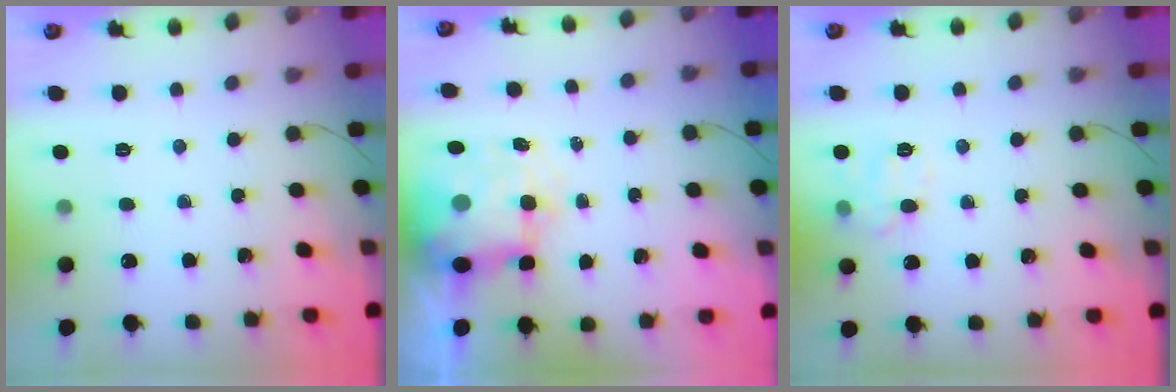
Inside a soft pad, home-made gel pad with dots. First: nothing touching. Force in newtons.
{"total": 7.9, "press": 7.8, "slide": 1.4}
{"total": 9.0, "press": 9.0, "slide": 0.6}